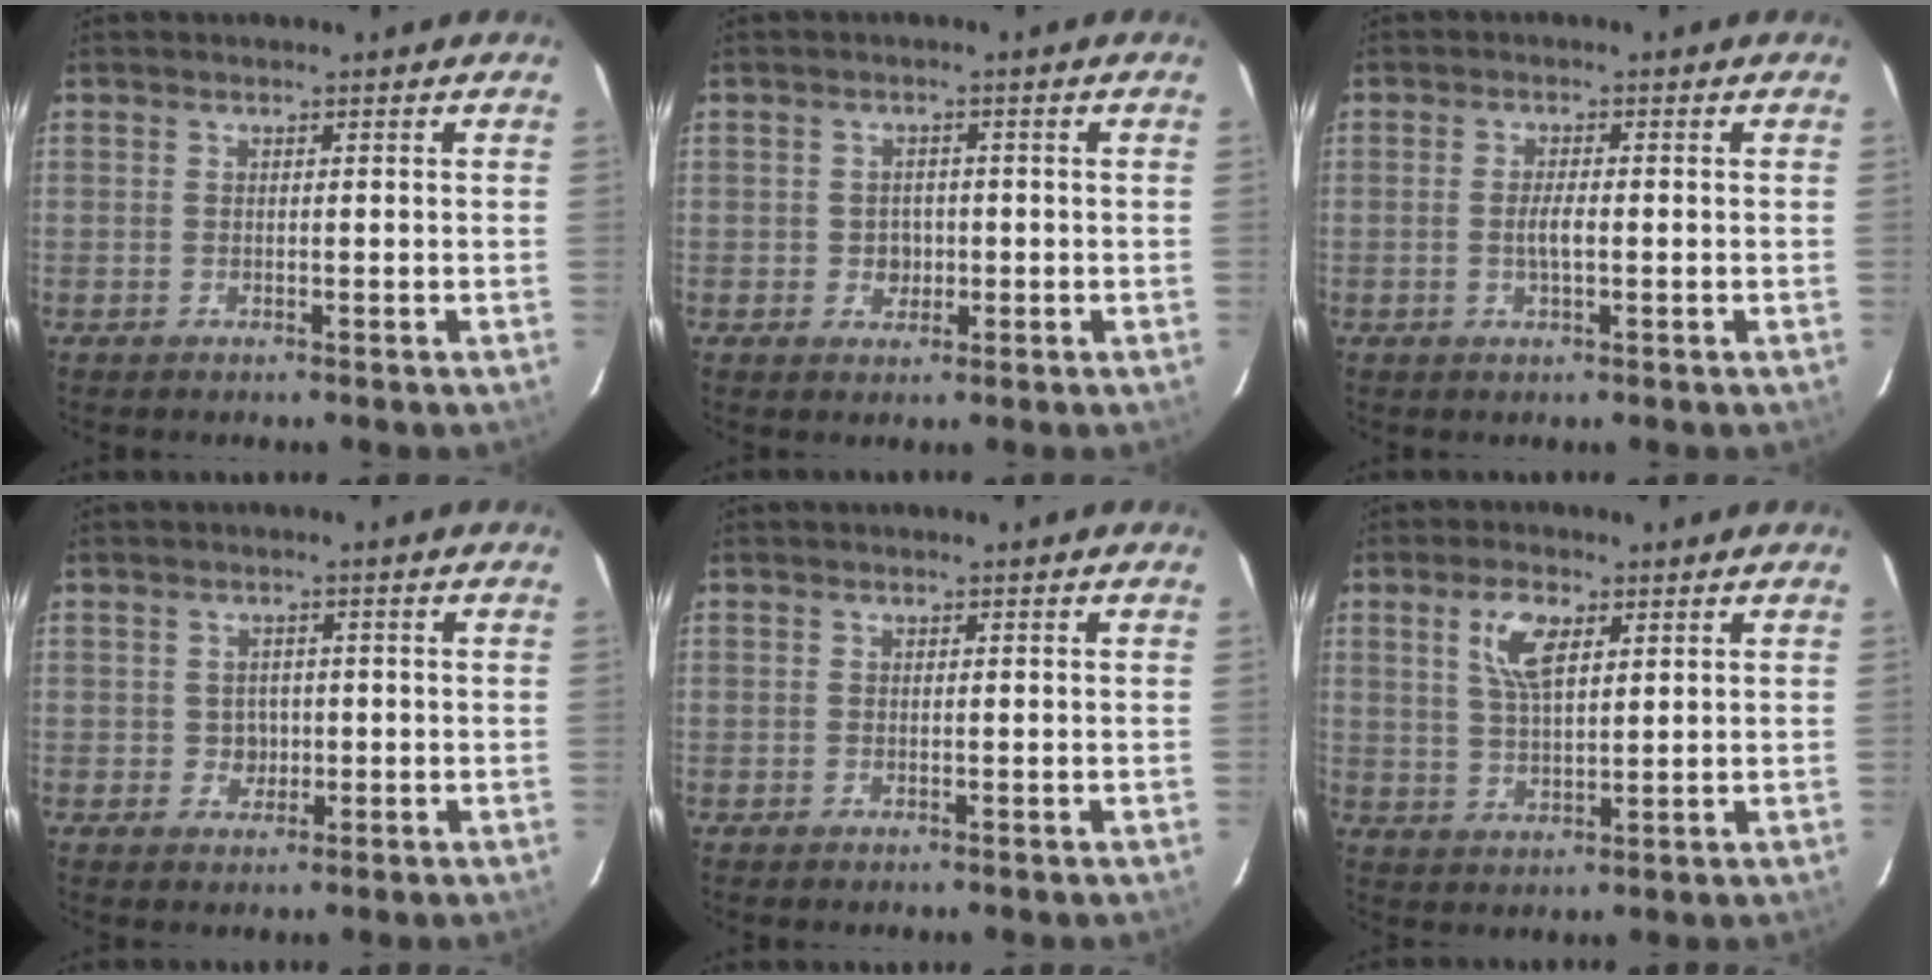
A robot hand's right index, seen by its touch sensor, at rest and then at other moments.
{"total": 2.9, "force": [-0.5, 2.7, 1.0], "torque": [-0.019, 0.007, -0.001]}
{"total": 2.7, "force": [-0.5, 0.6, 2.5], "torque": [-0.048, -0.001, -0.009]}
{"total": 2.8, "force": [-0.3, 2.7, 0.7], "torque": [-0.011, 0.008, 0.002]}
{"total": 0.0}
{"total": 6.7, "force": [3.0, 2.9, 5.2], "torque": [-0.101, 0.008, 0.060]}